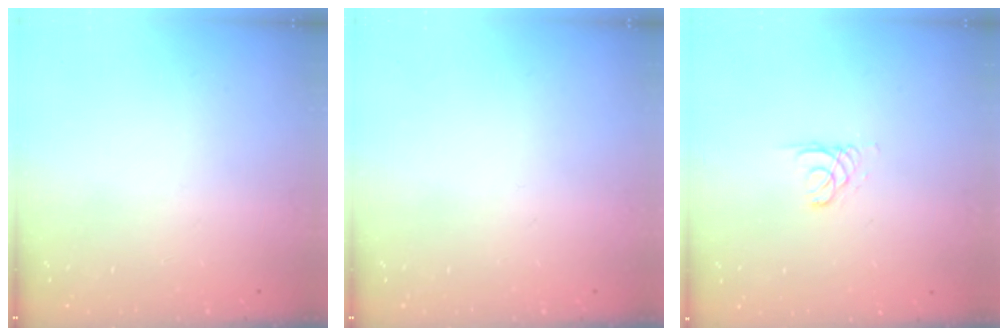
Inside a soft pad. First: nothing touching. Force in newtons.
{"total": 0.0}
{"total": 1.3, "press": 1.3, "slide": 0.1}